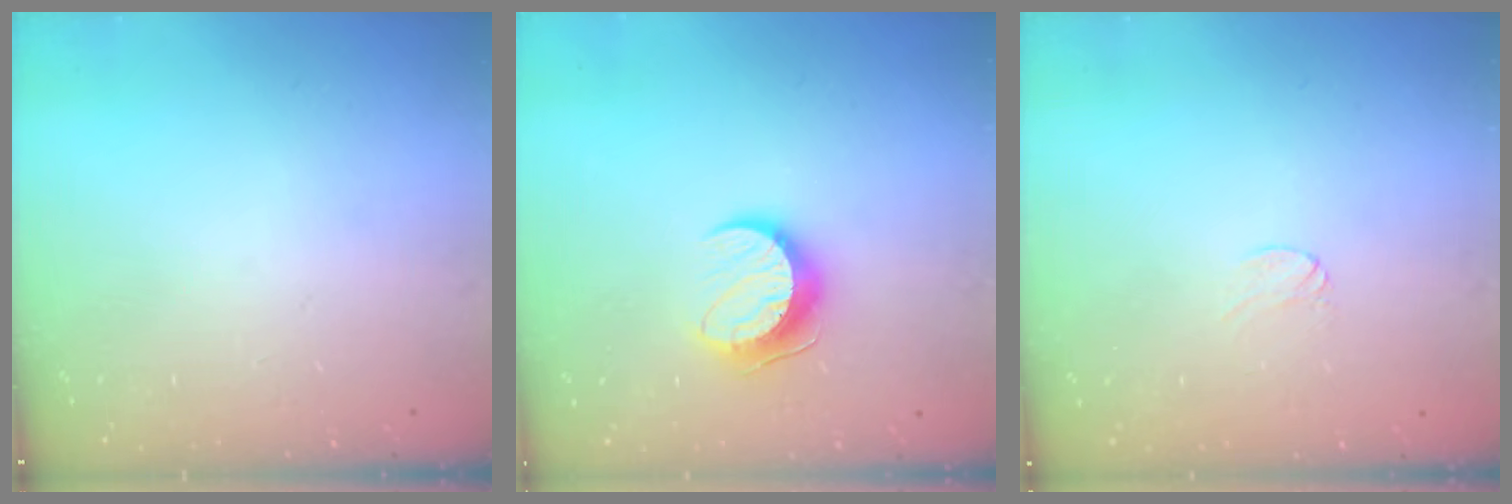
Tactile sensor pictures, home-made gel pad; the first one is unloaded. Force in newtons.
{"total": 9.8, "press": 9.8, "slide": 0.7}
{"total": 2.9, "press": 2.9, "slide": 0.3}